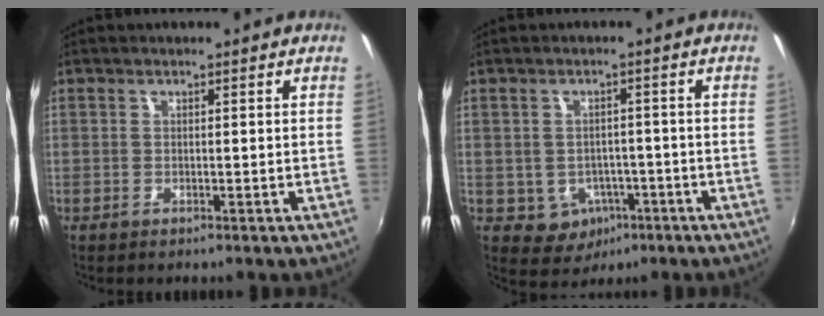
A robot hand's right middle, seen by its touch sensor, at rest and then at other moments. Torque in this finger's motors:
{"motor_torque": [0.18, -0.16, 0.03, 0.00]}